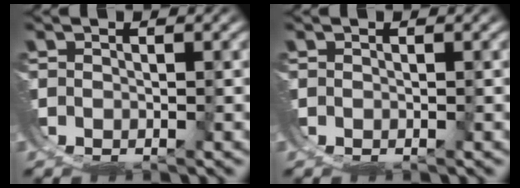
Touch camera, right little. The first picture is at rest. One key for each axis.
{"total": 0.0}